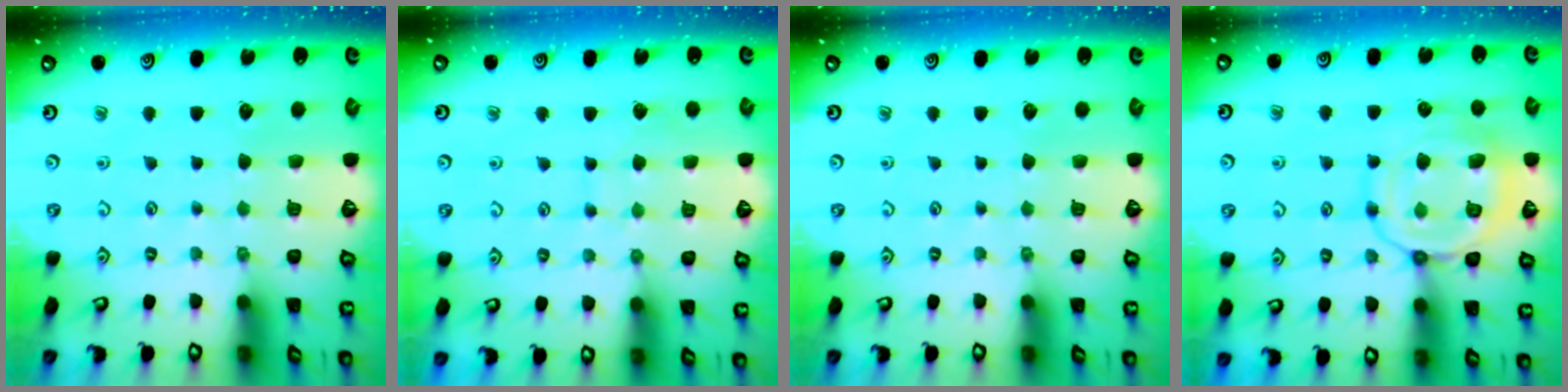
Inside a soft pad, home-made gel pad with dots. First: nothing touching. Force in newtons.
{"total": 5.0, "press": 5.0, "slide": 0.5}
{"total": 0.0}
{"total": 13.7, "press": 13.7, "slide": 1.2}